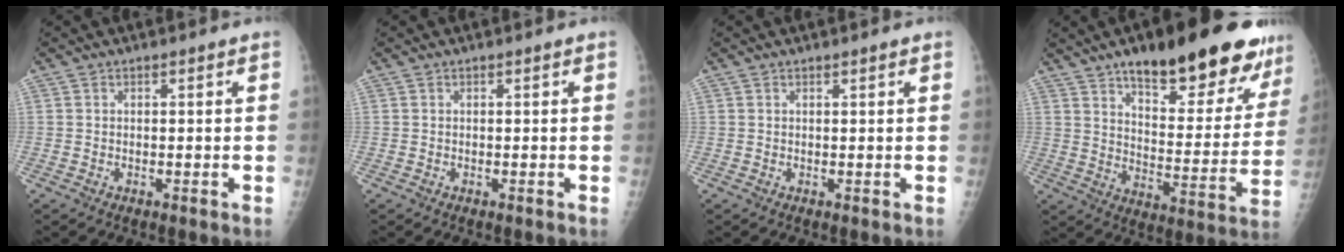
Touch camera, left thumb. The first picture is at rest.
{"total": 0.0}
{"total": 0.6, "force": [0.4, 0.0, 0.4], "torque": [-0.009, 0.000, 0.006]}
{"total": 26.0, "force": [17.0, 8.5, 17.6], "torque": [-0.197, -0.061, 0.242]}